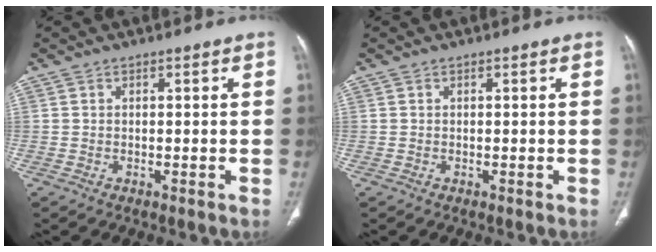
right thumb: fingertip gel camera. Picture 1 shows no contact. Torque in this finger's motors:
{"motor_torque": [-0.01, 0.01, -0.01, 0.01, 0.00]}